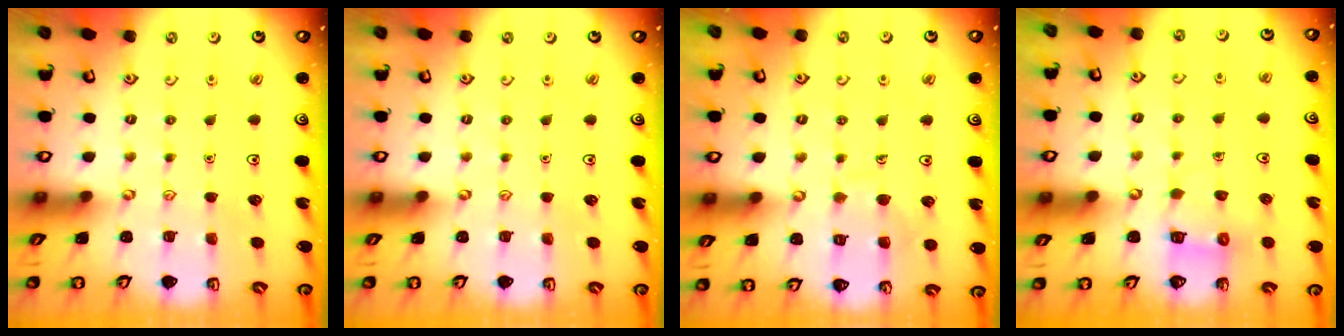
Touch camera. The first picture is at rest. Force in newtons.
{"total": 0.0}
{"total": 7.2, "press": 7.2, "slide": 0.6}
{"total": 7.2, "press": 7.1, "slide": 0.4}